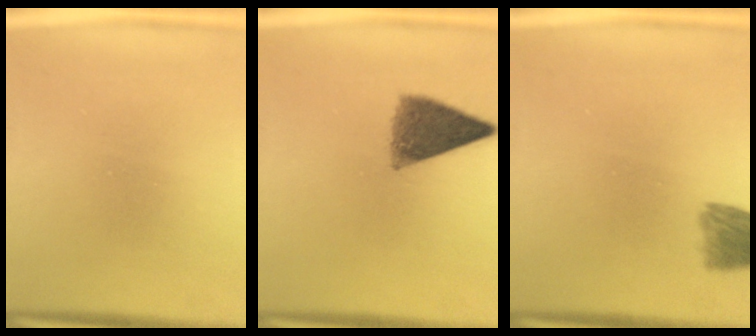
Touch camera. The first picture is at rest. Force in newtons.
{"total": 7.4}
{"total": 5.3}